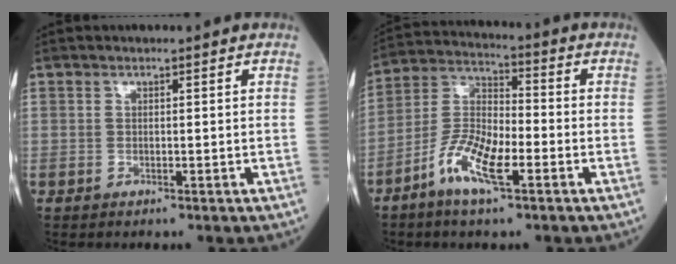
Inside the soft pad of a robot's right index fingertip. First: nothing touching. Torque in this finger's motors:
{"motor_torque": [0.47, -0.19, 0.27, 0.12]}